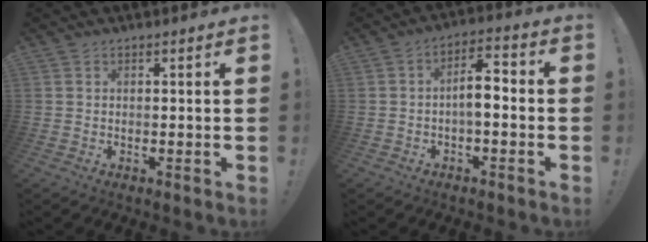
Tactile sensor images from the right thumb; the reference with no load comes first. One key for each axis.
{"total": 7.7, "fx": -1.2, "fy": 3.2, "fz": 6.9, "tx": -0.119, "ty": 0.010, "tz": -0.022}